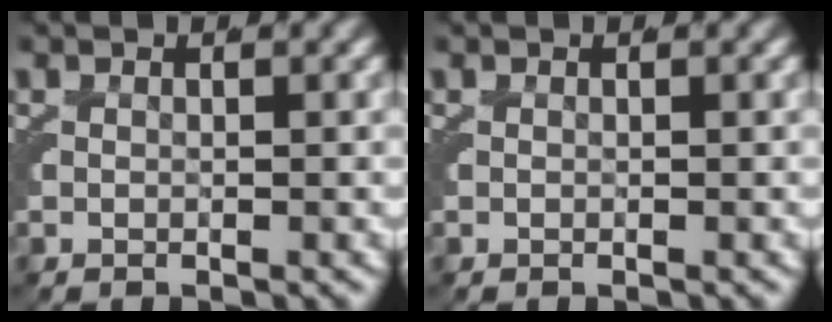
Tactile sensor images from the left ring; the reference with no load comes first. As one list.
[{"total": 0.0}]